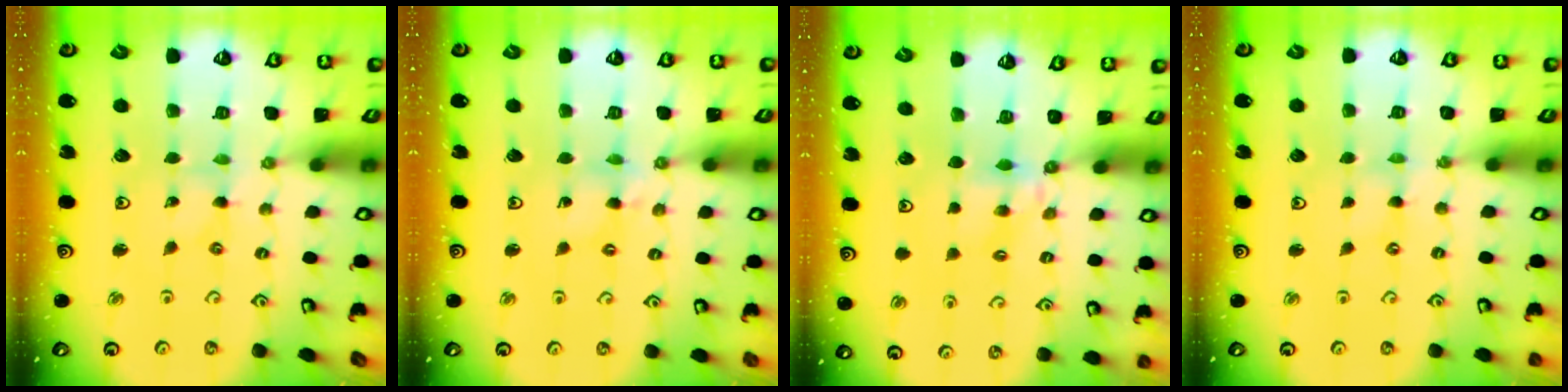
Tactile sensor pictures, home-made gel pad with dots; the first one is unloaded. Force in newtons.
{"total": 2.9, "press": 2.8, "slide": 0.2}
{"total": 4.6, "press": 4.5, "slide": 0.7}
{"total": 0.0}